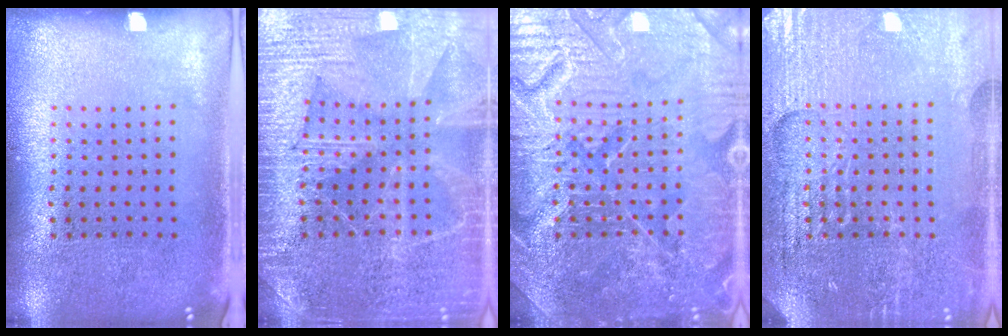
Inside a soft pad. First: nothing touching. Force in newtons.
{"total": 4.0, "press": 4.0, "slide": 0.6}
{"total": 7.9, "press": 7.8, "slide": 0.9}
{"total": 4.0, "press": 3.9, "slide": 1.0}